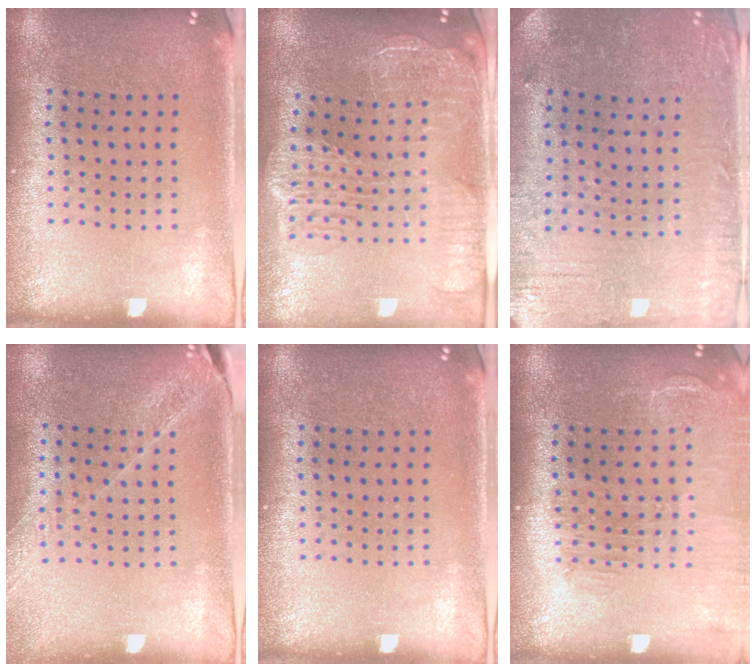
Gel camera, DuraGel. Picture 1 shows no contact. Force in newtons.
{"total": 2.8, "press": 2.3, "slide": 1.5}
{"total": 0.7, "press": 0.6, "slide": 0.4}
{"total": 1.6, "press": 1.6, "slide": 0.0}
{"total": 0.0}
{"total": 1.5, "press": 1.4, "slide": 0.2}